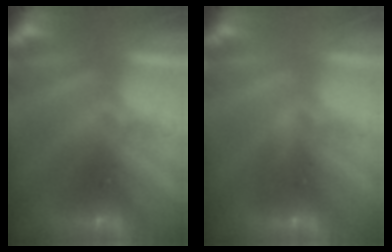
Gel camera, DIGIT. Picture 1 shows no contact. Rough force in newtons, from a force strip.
{"total": 2.8}